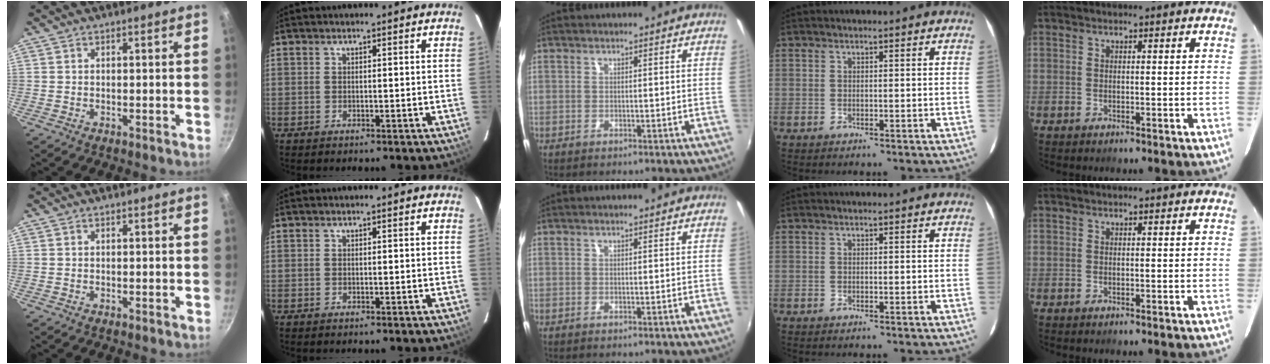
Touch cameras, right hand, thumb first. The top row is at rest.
{}